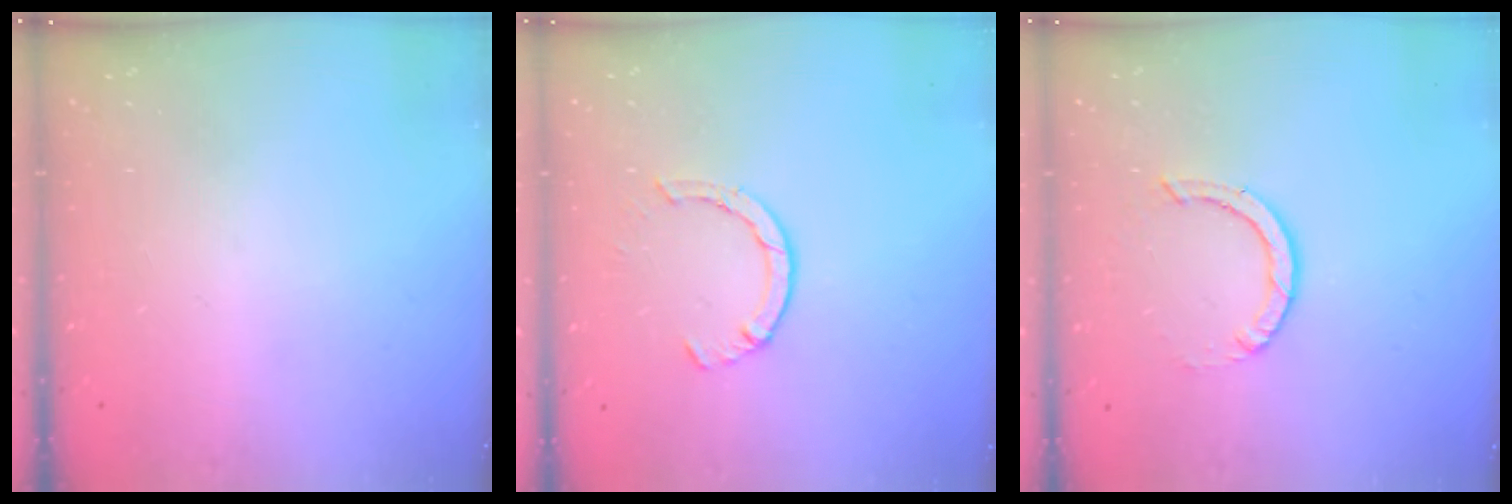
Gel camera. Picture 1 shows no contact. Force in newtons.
{"total": 4.0, "press": 4.0, "slide": 0.4}
{"total": 3.6, "press": 3.6, "slide": 0.3}